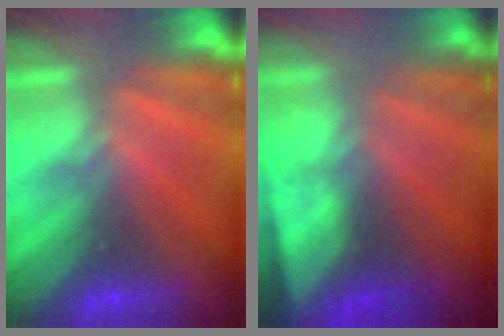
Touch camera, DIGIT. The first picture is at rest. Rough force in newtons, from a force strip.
{"total": 8.4}